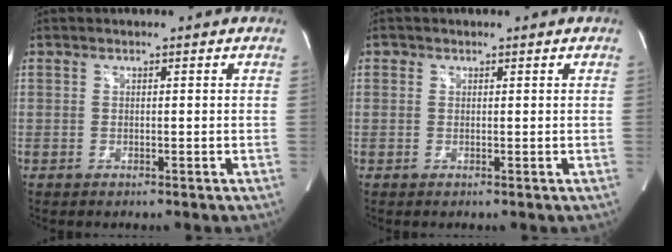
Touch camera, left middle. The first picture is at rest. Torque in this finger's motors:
{"motor_torque": [0.04, 0.04, -0.15, -0.01]}